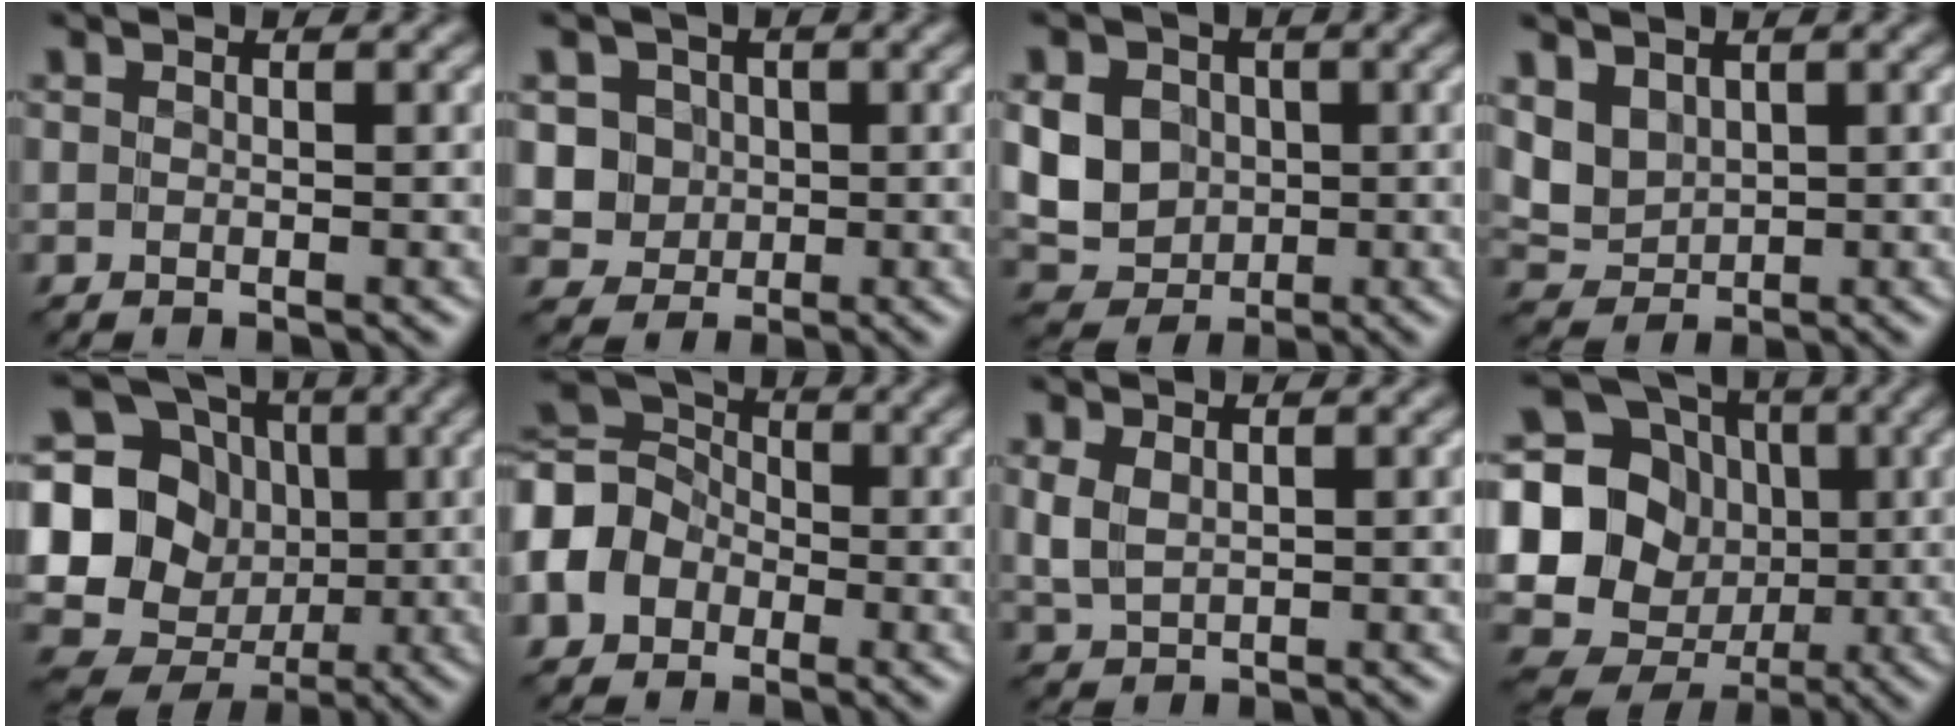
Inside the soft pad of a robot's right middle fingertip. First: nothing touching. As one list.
[{"total": 4.4, "force": [1.0, 4.1, 1.3], "torque": [-0.011, 0.015, 0.014]}, {"total": 6.3, "force": [0.7, 5.5, 2.9], "torque": [-0.065, 0.015, 0.001]}, {"total": 2.7, "force": [1.4, 2.0, 1.1], "torque": [-0.033, -0.006, 0.032]}, {"total": 16.7, "force": [0.9, 15.5, 6.3], "torque": [-0.167, 0.025, -0.006]}, {"total": 6.4, "force": [-1.4, 5.4, 3.2], "torque": [-0.076, 0.013, -0.044]}, {"total": 1.9, "force": [0.9, 1.2, 1.2], "torque": [-0.033, 0.001, 0.023]}, {"total": 18.8, "force": [0.9, 17.5, 6.8], "torque": [-0.174, 0.018, -0.014]}]